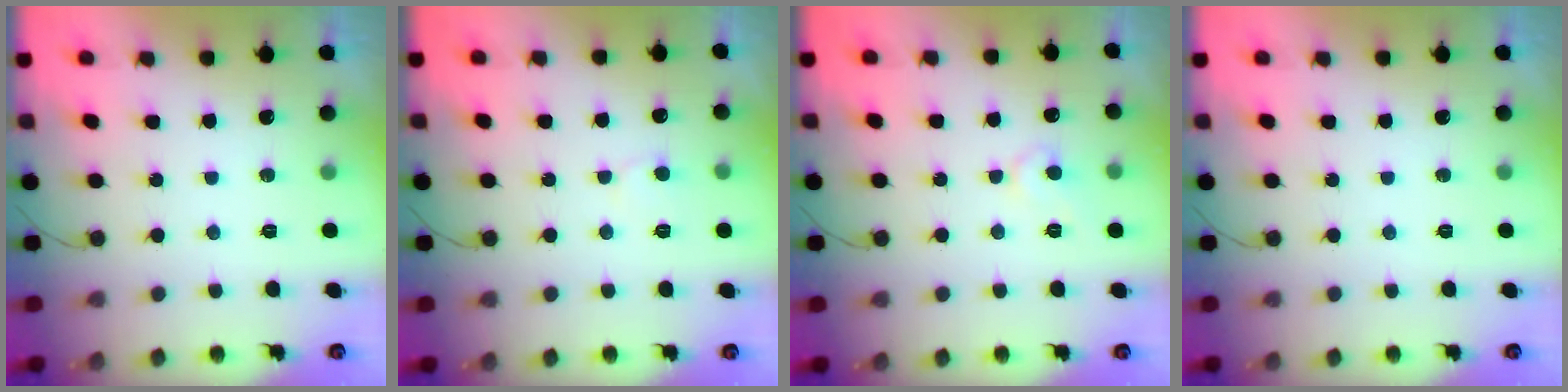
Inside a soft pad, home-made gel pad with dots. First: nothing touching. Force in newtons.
{"total": 5.2, "press": 5.1, "slide": 0.5}
{"total": 7.0, "press": 7.0, "slide": 0.6}
{"total": 0.0}